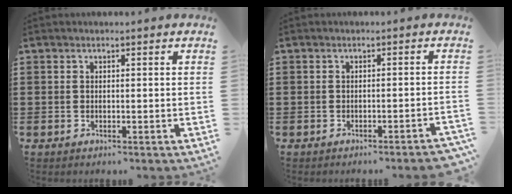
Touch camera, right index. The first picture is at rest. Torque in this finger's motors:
{"motor_torque": [1.57, 0.57, 0.24, 0.01]}